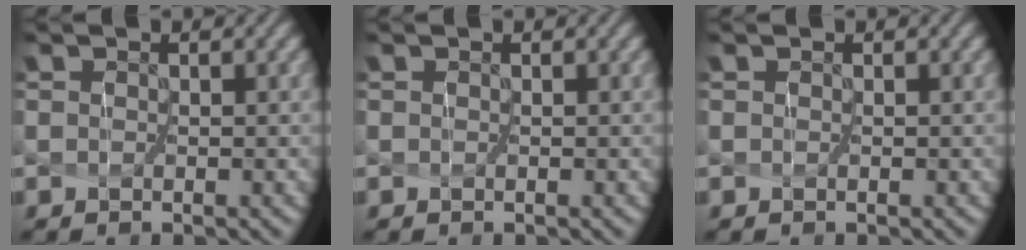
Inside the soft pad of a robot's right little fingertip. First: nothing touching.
{"total": 0.0}
{"total": 0.0}